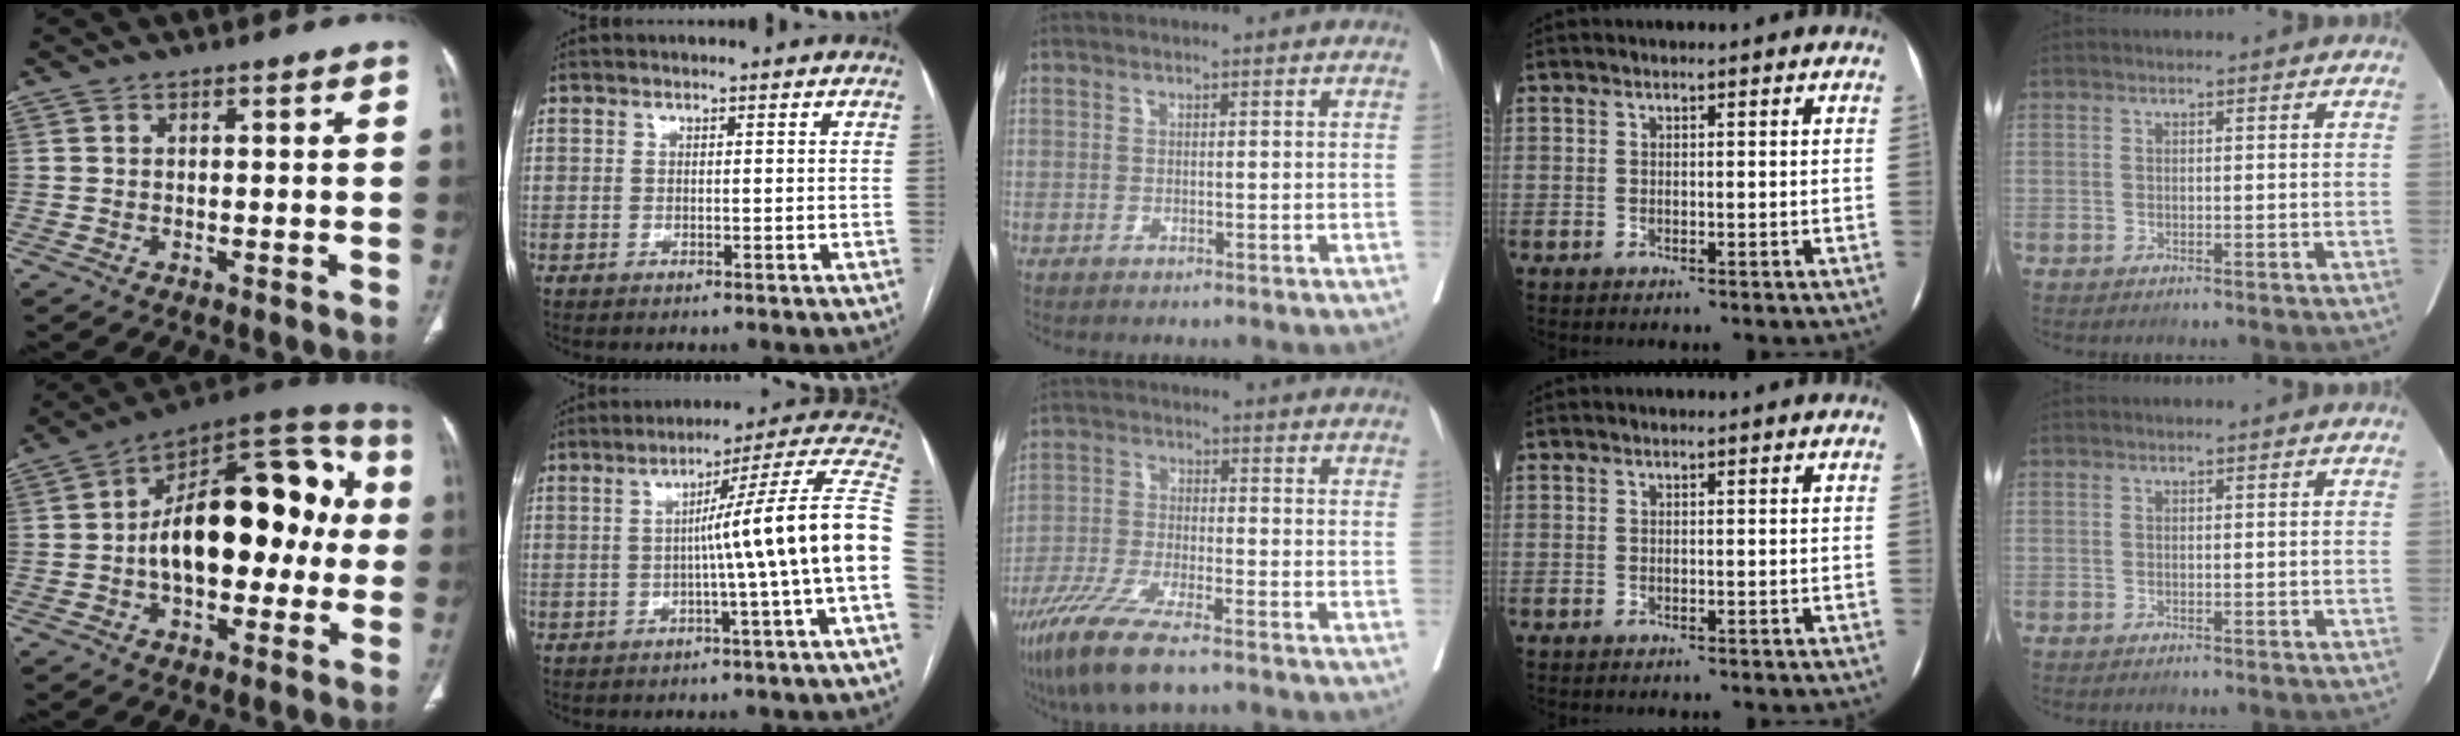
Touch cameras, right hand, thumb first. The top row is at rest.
{"thumb": {"total": 24.4, "force": [0.3, 13.2, 20.5], "torque": [-0.277, 0.051, -0.005]}, "index": {"total": 15.0, "force": [-1.4, -2.2, 14.7], "torque": [-0.182, 0.030, -0.030]}, "middle": {"total": 10.9, "force": [-7.7, 1.7, 7.5], "torque": [-0.145, -0.031, -0.136]}}